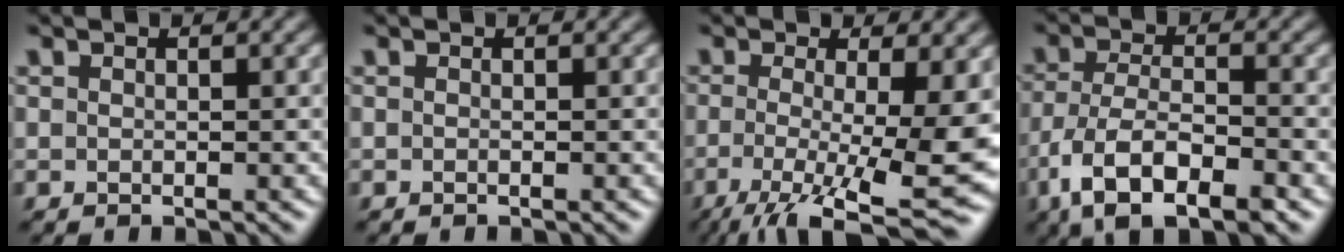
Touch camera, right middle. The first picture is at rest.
{"total": 0.0}
{"total": 11.1, "force": [-2.8, 2.9, 10.3], "torque": [-0.170, -0.022, -0.036]}
{"total": 7.7, "force": [-4.1, 3.3, 5.6], "torque": [-0.111, -0.006, -0.079]}